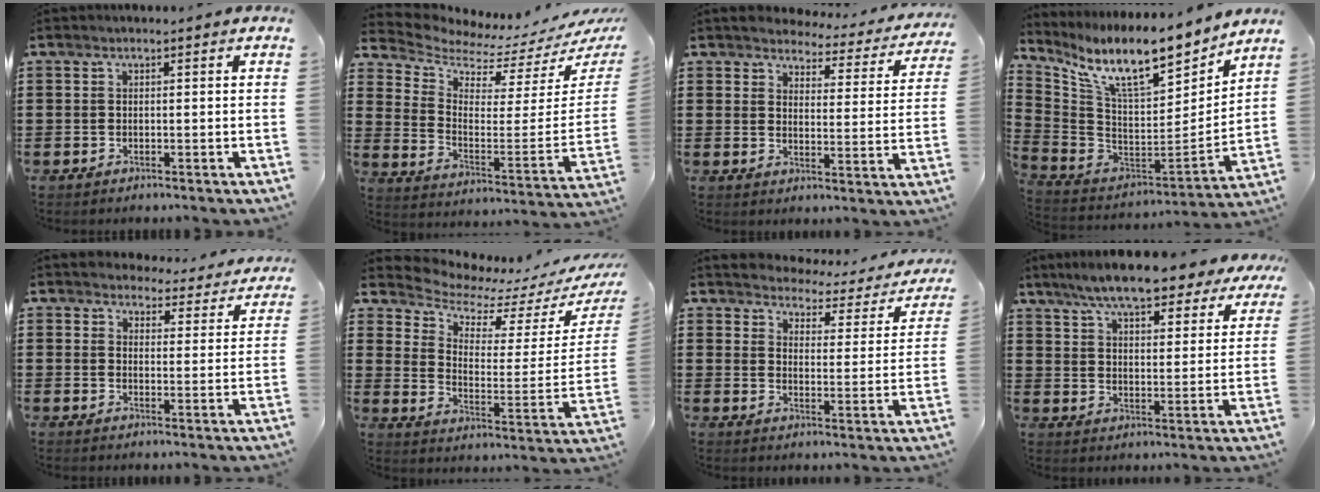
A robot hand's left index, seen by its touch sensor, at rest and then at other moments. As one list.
[{"total": 3.6, "force": [3.1, 1.1, 1.4], "torque": [-0.053, -0.044, 0.048]}, {"total": 3.5, "force": [3.5, 0.5, 0.2], "torque": [-0.019, -0.029, 0.055]}, {"total": 12.5, "force": [9.3, 2.5, 7.9], "torque": [-0.171, -0.068, 0.155]}, {"total": 4.1, "force": [4.1, 0.7, 0.1], "torque": [-0.015, -0.028, 0.070]}, {"total": 5.7, "force": [5.3, 2.0, 0.9], "torque": [-0.057, -0.048, 0.090]}, {"total": 2.7, "force": [2.7, 0.5, -0.1], "torque": [-0.022, -0.026, 0.038]}, {"total": 8.9, "force": [8.0, 0.8, 3.8], "torque": [-0.104, -0.031, 0.143]}]